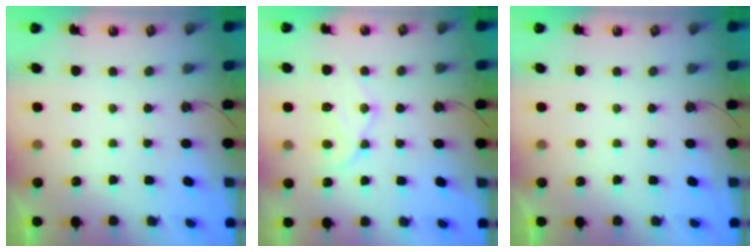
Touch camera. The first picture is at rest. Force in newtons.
{"total": 13.5, "press": 13.5, "slide": 1.0}
{"total": 0.0}